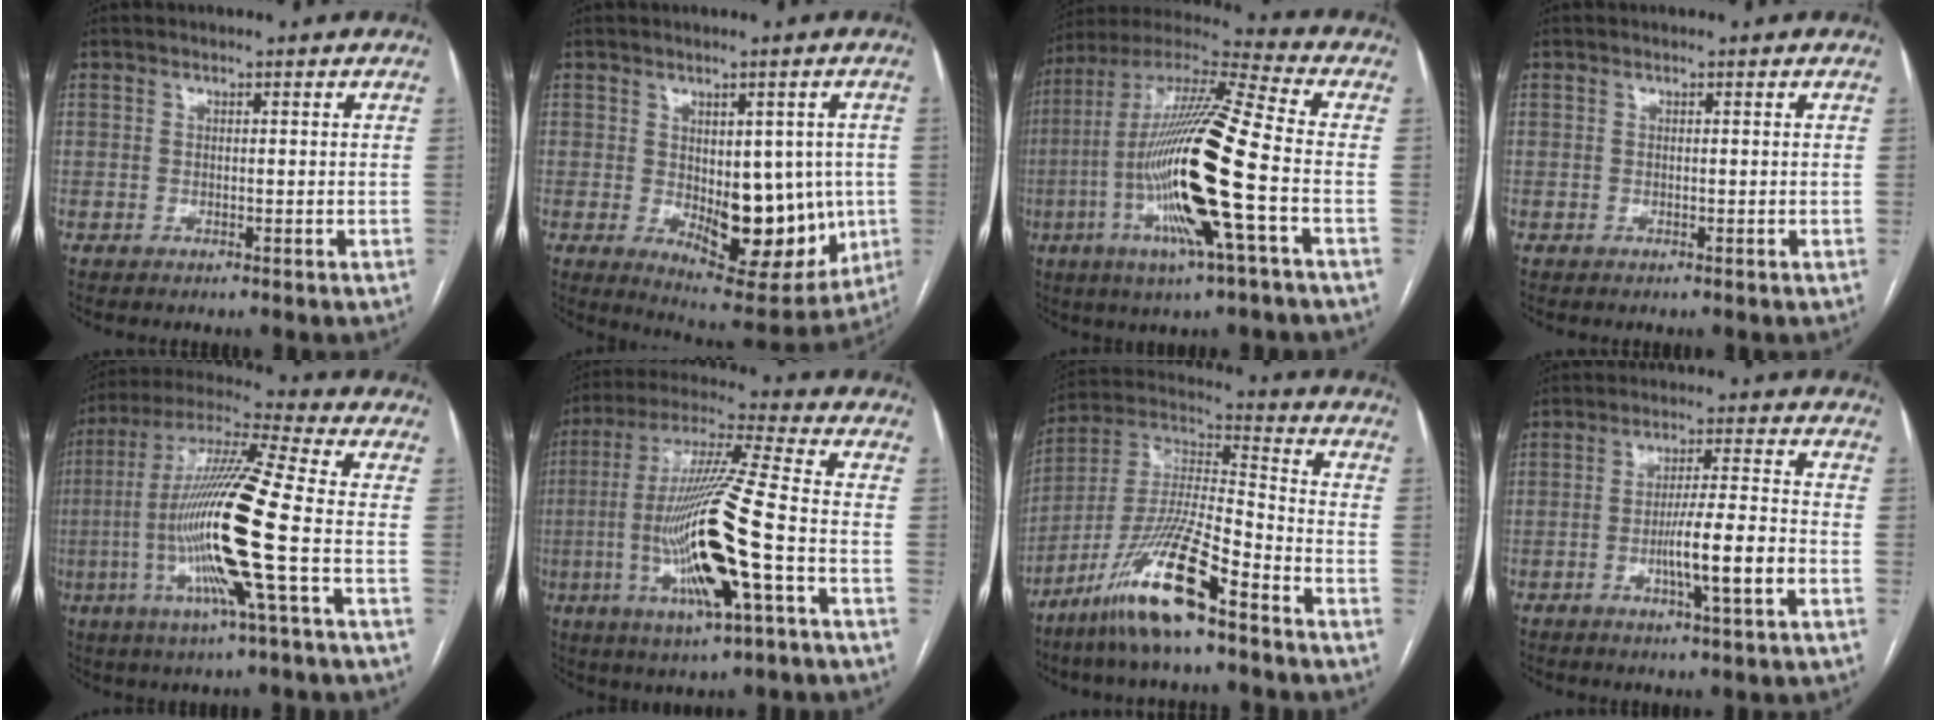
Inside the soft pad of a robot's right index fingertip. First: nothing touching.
{"total": 14.0, "force": [-1.4, 7.0, 12.1], "torque": [-0.152, -0.005, 0.008]}
{"total": 20.5, "force": [-4.8, 0.6, 19.9], "torque": [-0.409, -0.014, -0.098]}
{"total": 0.0}
{"total": 17.9, "force": [-3.8, -0.7, 17.5], "torque": [-0.350, -0.008, -0.084]}
{"total": 18.6, "force": [-4.5, 0.7, 18.1], "torque": [-0.365, -0.011, -0.084]}
{"total": 15.7, "force": [-9.8, 1.3, 12.2], "torque": [-0.251, -0.019, -0.188]}
{"total": 8.5, "force": [-2.7, -0.1, 8.1], "torque": [-0.136, 0.000, -0.045]}